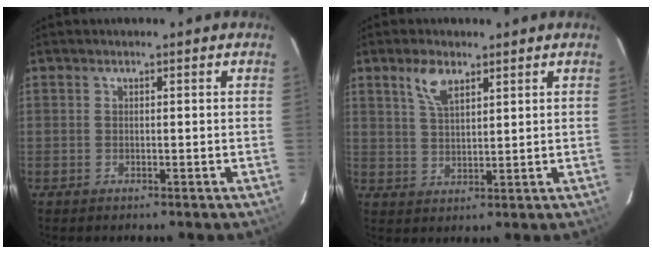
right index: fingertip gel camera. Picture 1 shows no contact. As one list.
[{"total": 5.3, "force": [3.2, 2.3, 3.5], "torque": [-0.068, 0.007, 0.064]}]